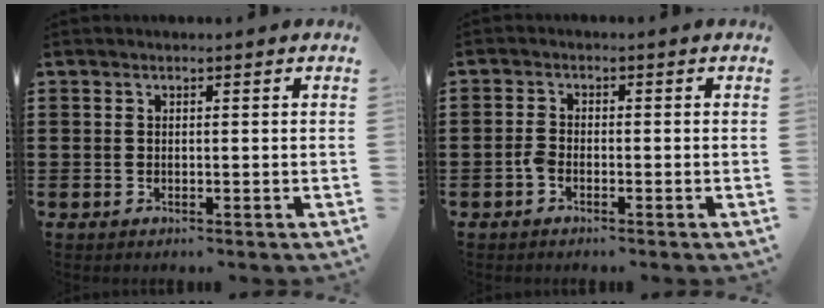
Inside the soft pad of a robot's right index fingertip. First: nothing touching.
{"total": 1.7, "force": [-1.0, 0.8, 1.1], "torque": [-0.037, -0.003, -0.025]}